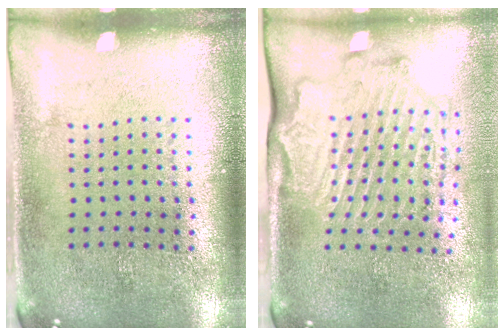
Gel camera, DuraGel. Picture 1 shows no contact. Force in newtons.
{"total": 2.2, "press": 2.1, "slide": 0.1}